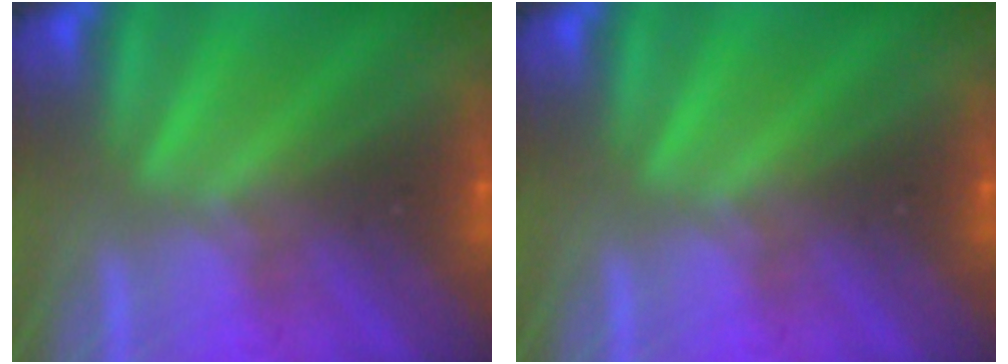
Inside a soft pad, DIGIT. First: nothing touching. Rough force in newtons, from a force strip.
{"total": 0.0}